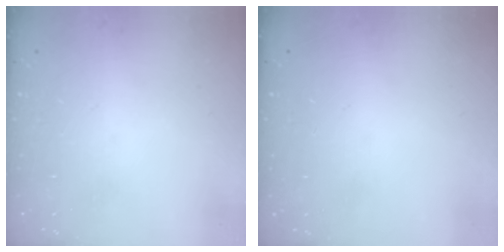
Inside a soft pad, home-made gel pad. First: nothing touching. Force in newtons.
{"total": 0.0}